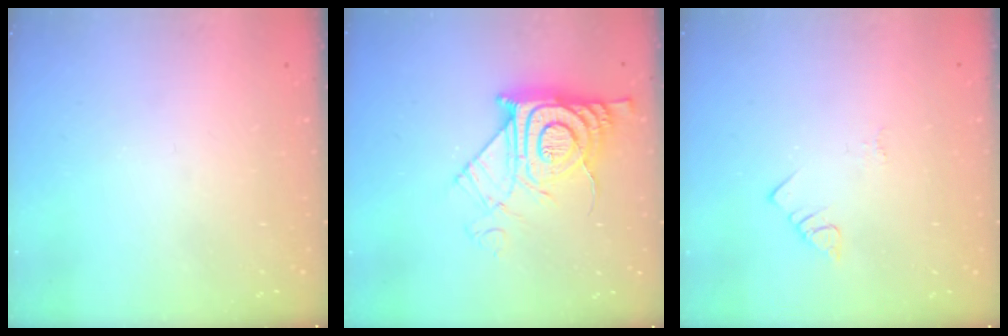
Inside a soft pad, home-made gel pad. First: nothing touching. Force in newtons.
{"total": 14.0, "press": 13.9, "slide": 1.4}
{"total": 2.1, "press": 2.1, "slide": 0.4}